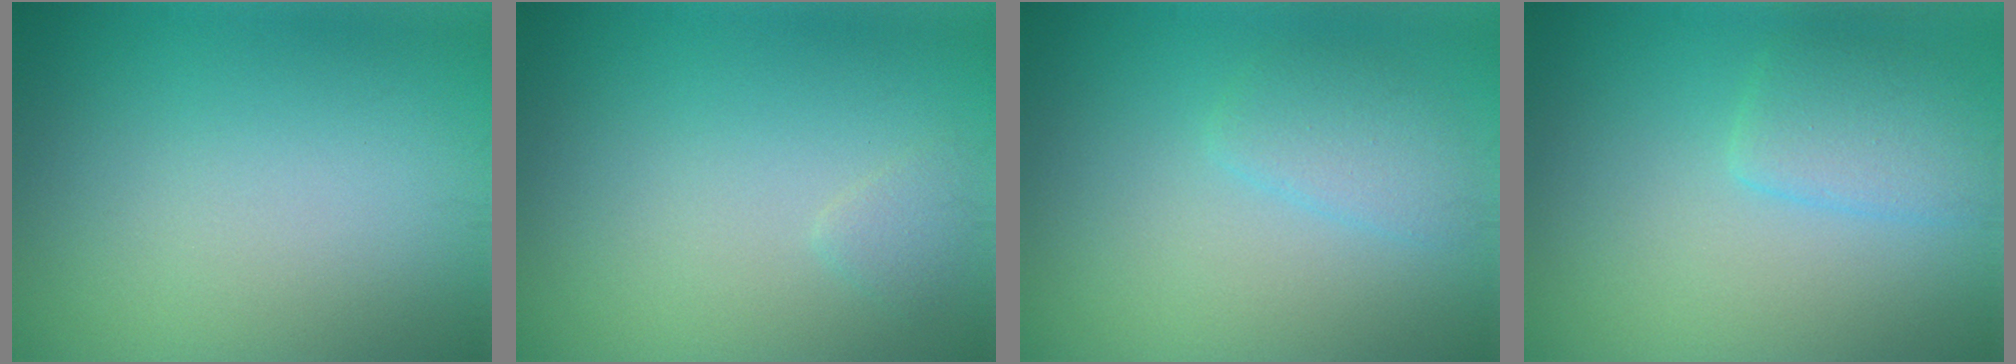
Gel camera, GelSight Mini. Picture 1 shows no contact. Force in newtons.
{"total": 0.9, "press": 0.9, "slide": 0.1}
{"total": 2.2, "press": 2.1, "slide": 0.2}
{"total": 2.8, "press": 2.8, "slide": 0.3}